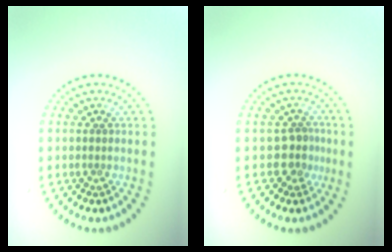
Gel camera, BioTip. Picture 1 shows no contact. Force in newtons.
{"total": 2.2, "press": 1.7, "slide": 1.3}